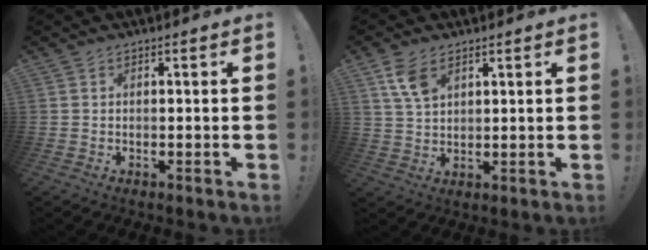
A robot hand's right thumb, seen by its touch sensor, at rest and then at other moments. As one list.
[{"total": 7.2, "force": [3.9, 4.0, 4.5], "torque": [-0.079, -0.014, 0.075]}]